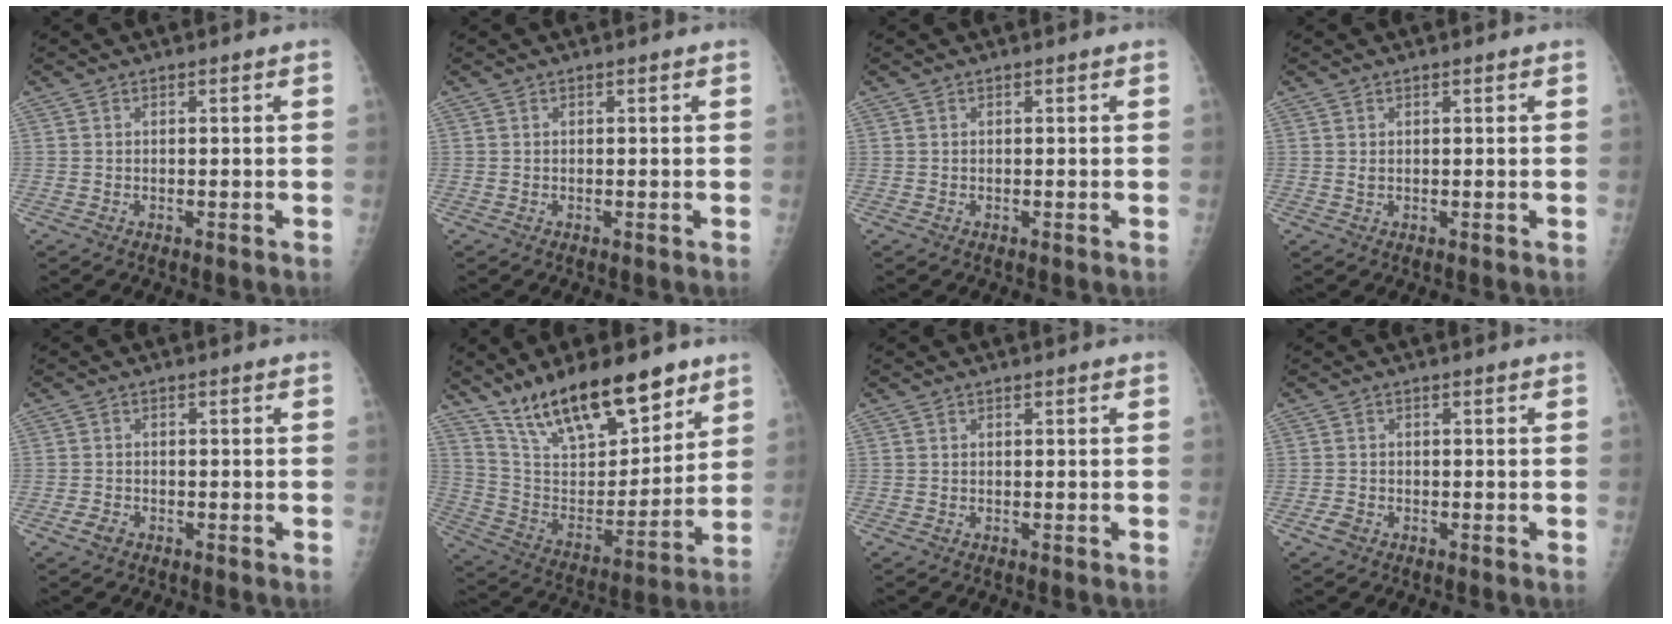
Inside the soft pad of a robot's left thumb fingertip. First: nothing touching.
{"total": 0.0}
{"total": 0.0}
{"total": 0.8, "force": [0.4, 0.4, 0.6], "torque": [-0.007, -0.002, 0.008]}
{"total": 1.9, "force": [-1.1, 1.2, 0.9], "torque": [-0.018, 0.002, -0.020]}
{"total": 21.6, "force": [15.3, 8.2, 12.9], "torque": [-0.172, -0.066, 0.274]}
{"total": 0.0}
{"total": 1.7, "force": [-1.0, 1.2, 0.8], "torque": [-0.016, 0.001, -0.018]}